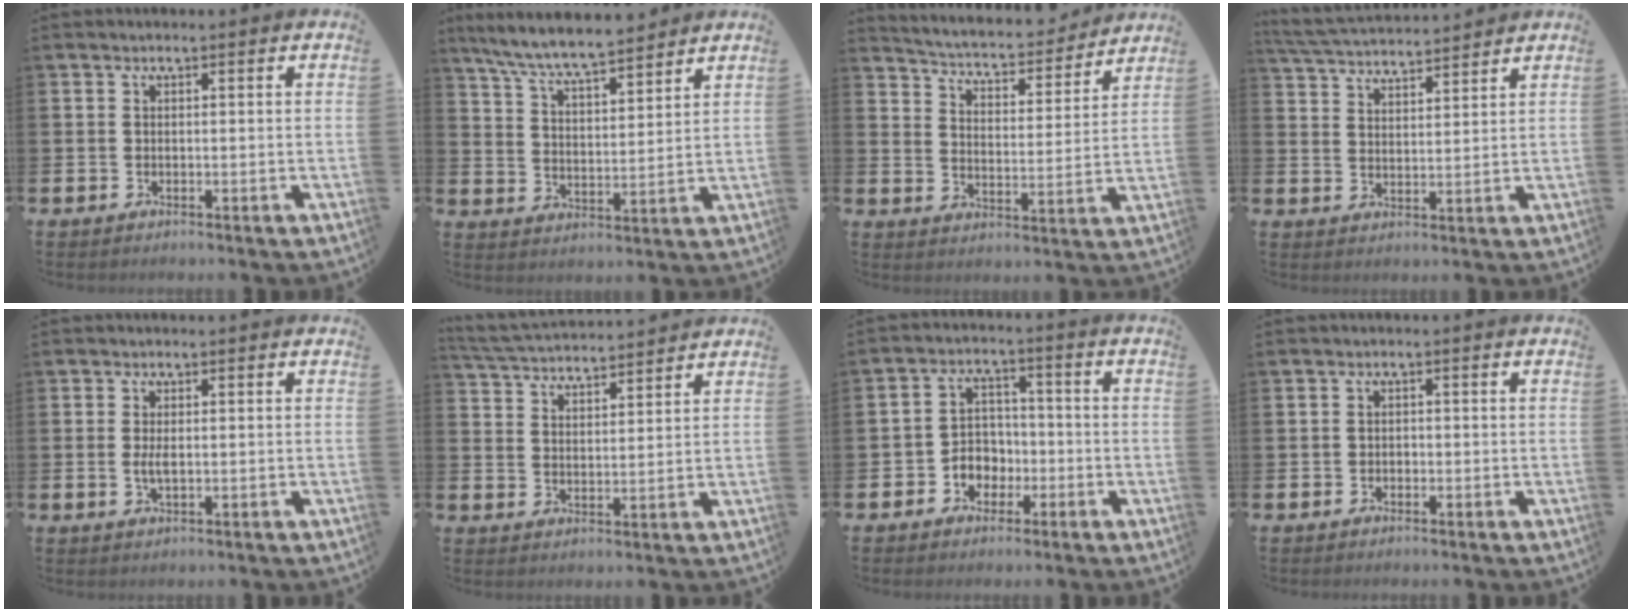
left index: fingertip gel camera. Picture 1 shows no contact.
{"total": 7.4, "force": [7.1, 0.4, 2.2], "torque": [-0.074, -0.041, 0.126]}
{"total": 4.9, "force": [4.7, 1.0, 0.8], "torque": [-0.047, -0.040, 0.076]}
{"total": 5.1, "force": [5.0, 0.4, 0.4], "torque": [-0.030, -0.030, 0.090]}
{"total": 1.9, "force": [0.1, 0.7, 1.7], "torque": [-0.025, -0.002, -0.002]}
{"total": 5.0, "force": [5.0, 0.4, 0.2], "torque": [-0.025, -0.030, 0.089]}
{"total": 3.9, "force": [-1.4, 3.5, 1.2], "torque": [-0.032, 0.004, -0.034]}
{"total": 0.9, "force": [-0.5, 0.8, 0.1], "torque": [-0.003, 0.003, -0.011]}